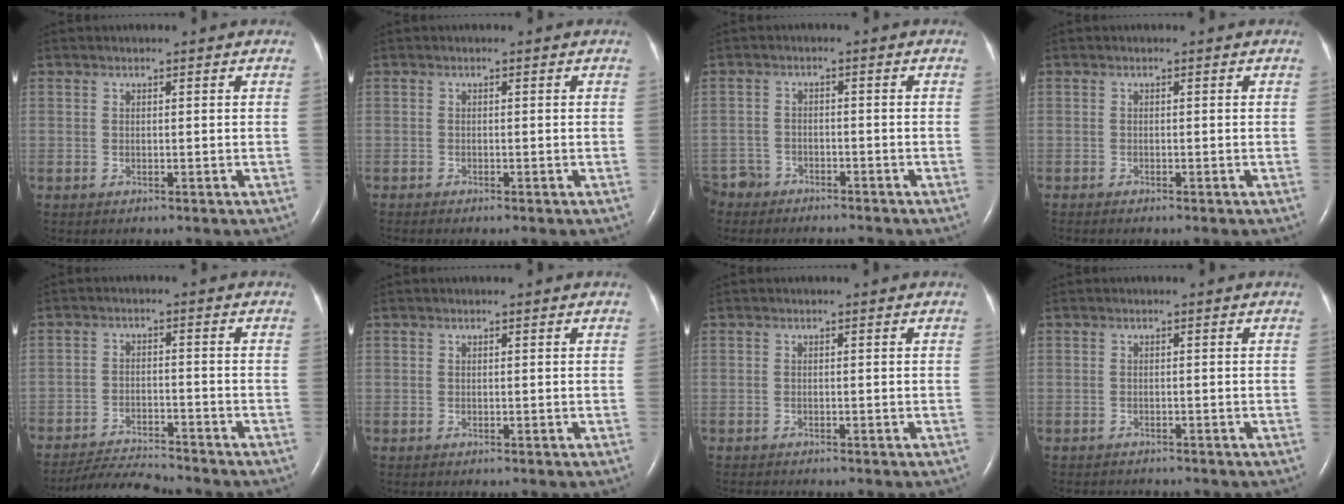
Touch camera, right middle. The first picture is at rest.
{"total": 1.3, "force": [-1.0, 0.0, 0.8], "torque": [-0.010, -0.002, -0.010]}
{"total": 5.6, "force": [-5.1, 2.2, 0.3], "torque": [-0.008, -0.008, -0.090]}
{"total": 1.3, "force": [-1.1, 0.2, 0.8], "torque": [-0.012, -0.003, -0.010]}
{"total": 7.2, "force": [-7.1, -0.2, 1.2], "torque": [-0.019, -0.017, -0.126]}
{"total": 0.0}
{"total": 1.0, "force": [-1.0, -0.1, 0.3], "torque": [-0.006, -0.004, -0.015]}
{"total": 2.4, "force": [-2.3, 0.5, 0.5], "torque": [-0.008, -0.007, -0.029]}